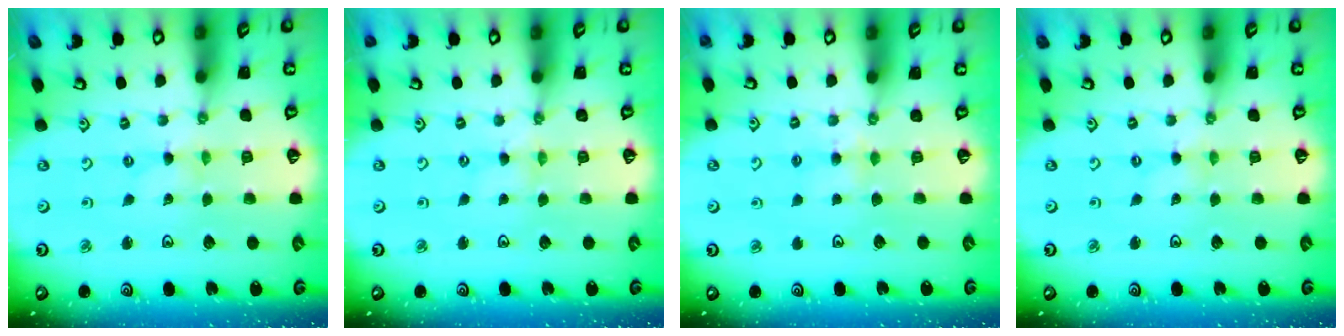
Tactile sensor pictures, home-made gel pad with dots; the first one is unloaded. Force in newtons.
{"total": 0.0}
{"total": 4.3, "press": 4.2, "slide": 0.6}
{"total": 0.0}